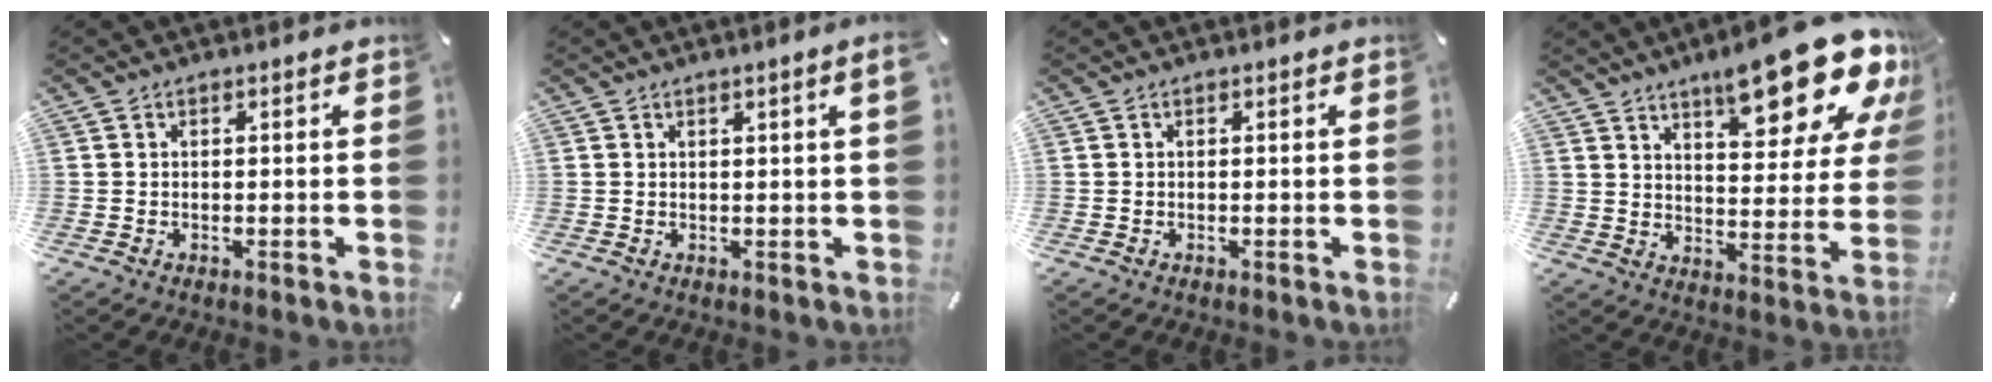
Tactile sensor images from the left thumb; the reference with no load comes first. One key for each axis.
{"total": 1.8, "fx": 0.7, "fy": 0.0, "fz": 1.6, "tx": -0.031, "ty": -0.001, "tz": 0.012}
{"total": 0.0}
{"total": 20.2, "fx": 14.4, "fy": 6.7, "fz": 12.6, "tx": -0.167, "ty": -0.103, "tz": 0.233}